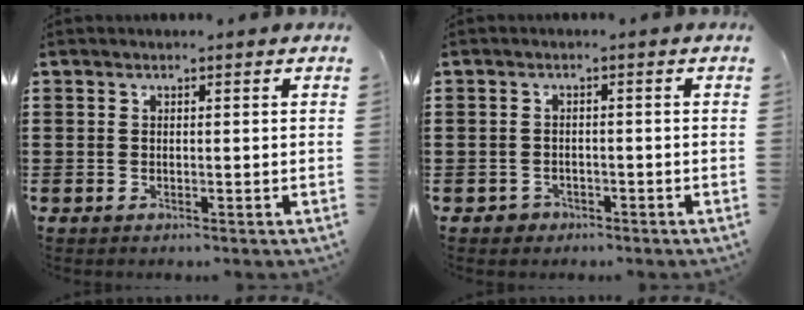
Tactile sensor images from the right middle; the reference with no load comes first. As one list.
[{"total": 1.6, "force": [-1.3, 0.9, 0.1], "torque": [-0.006, 0.001, -0.031]}]